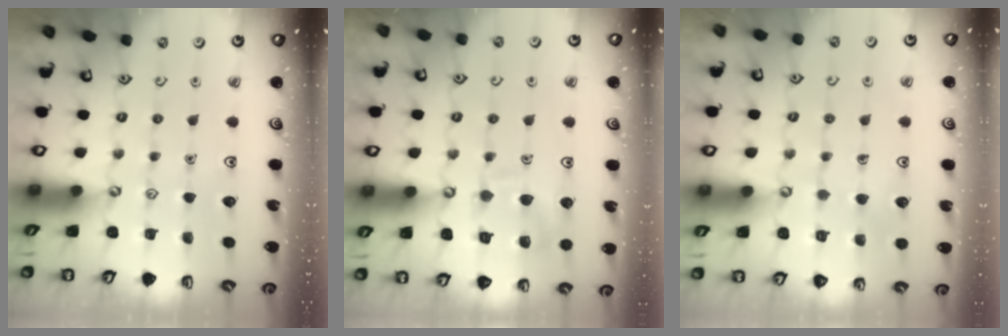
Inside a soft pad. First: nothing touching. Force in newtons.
{"total": 10.7, "press": 10.6, "slide": 1.1}
{"total": 4.8, "press": 4.8, "slide": 0.4}